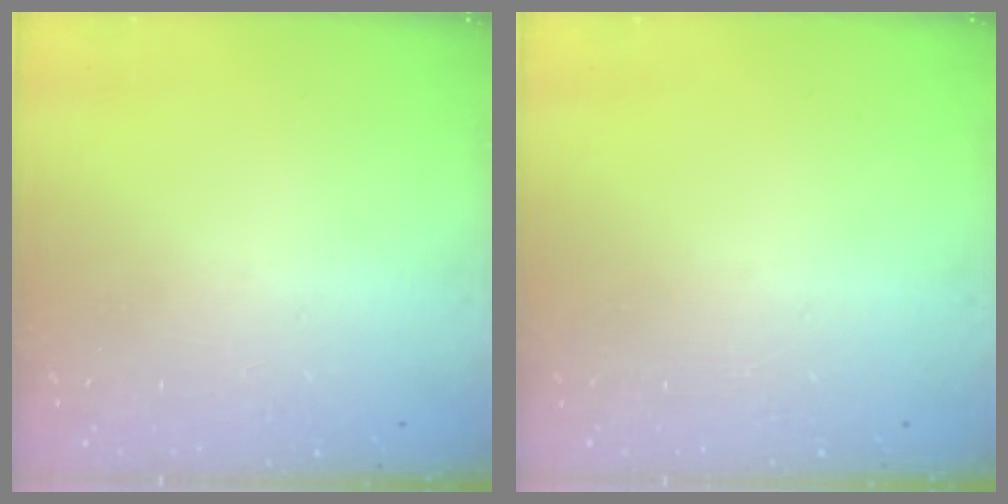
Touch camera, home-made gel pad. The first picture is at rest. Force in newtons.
{"total": 0.0}